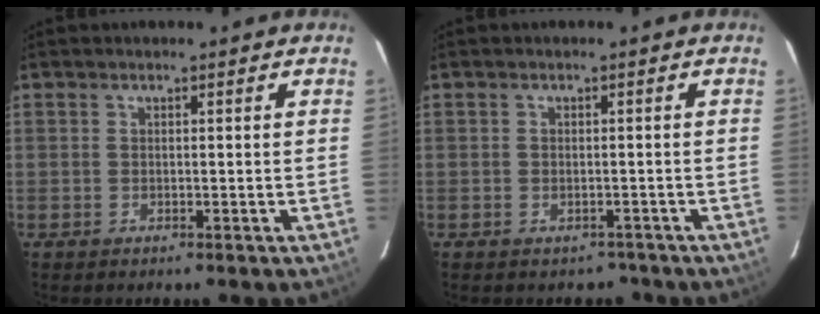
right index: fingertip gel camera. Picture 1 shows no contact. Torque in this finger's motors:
{"motor_torque": [-0.08, -0.11, 0.00, -0.01]}